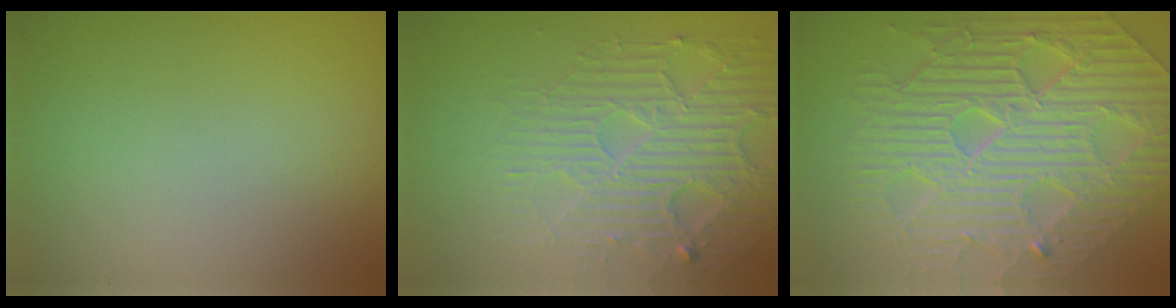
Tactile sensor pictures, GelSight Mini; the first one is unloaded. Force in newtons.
{"total": 5.3, "press": 4.4, "slide": 3.0}
{"total": 10.9, "press": 7.4, "slide": 7.9}